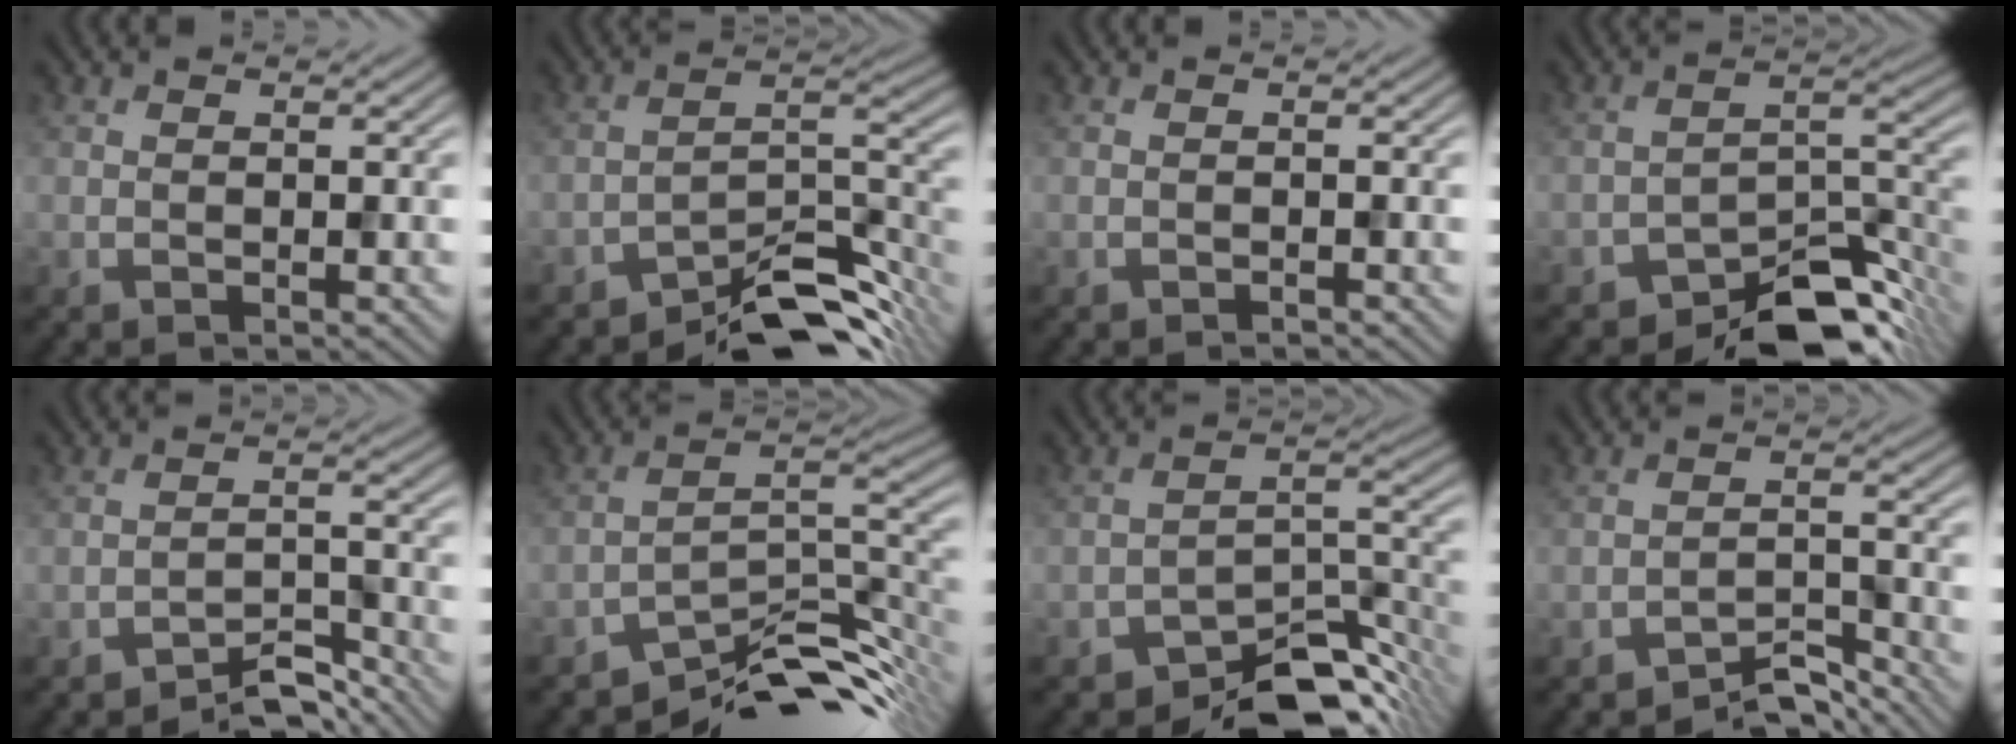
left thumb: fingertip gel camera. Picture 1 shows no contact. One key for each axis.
{"total": 9.7, "fx": -7.8, "fy": 2.7, "fz": 5.2, "tx": -0.065, "ty": 0.008, "tz": -0.146}
{"total": 0.5, "fx": -0.5, "fy": 0.0, "fz": 0.1, "tx": 0.001, "ty": 0.002, "tz": -0.010}
{"total": 9.8, "fx": -7.8, "fy": 3.4, "fz": 4.9, "tx": -0.053, "ty": 0.001, "tz": -0.140}
{"total": 4.7, "fx": -4.2, "fy": 1.0, "fz": 1.8, "tx": -0.027, "ty": 0.006, "tz": -0.072}
{"total": 10.7, "fx": -8.2, "fy": 3.2, "fz": 6.0, "tx": -0.084, "ty": -0.002, "tz": -0.147}
{"total": 9.8, "fx": -7.8, "fy": 3.6, "fz": 4.7, "tx": -0.051, "ty": -0.001, "tz": -0.139}
{"total": 4.6, "fx": -4.2, "fy": 1.0, "fz": 1.7, "tx": -0.025, "ty": 0.005, "tz": -0.074}